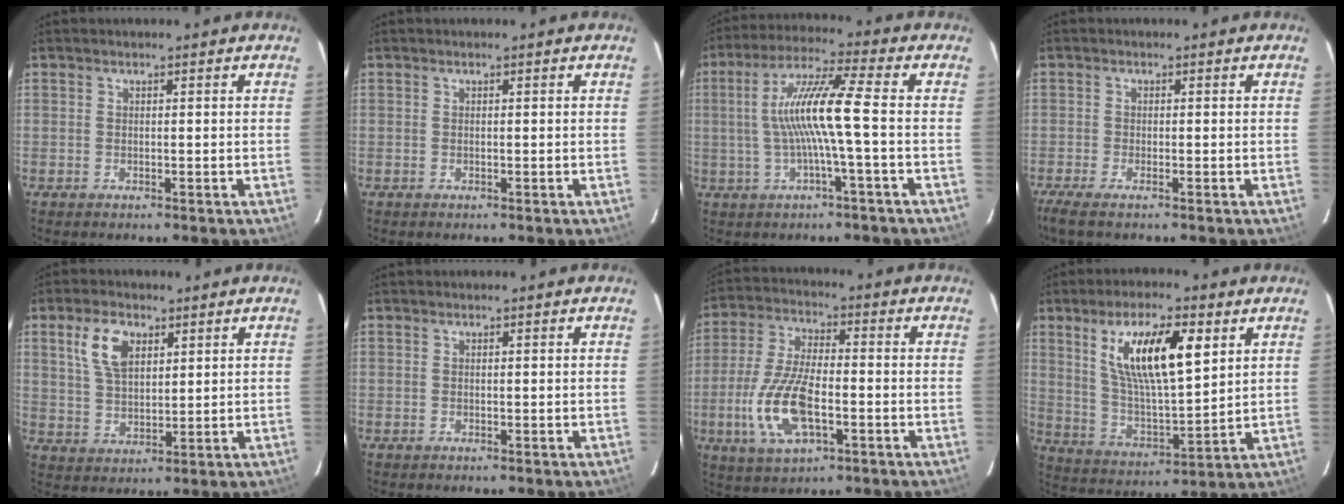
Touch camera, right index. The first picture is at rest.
{"total": 0.0}
{"total": 10.6, "force": [-0.8, -0.6, 10.6], "torque": [-0.200, 0.011, -0.011]}
{"total": 3.6, "force": [-2.6, -0.1, 2.4], "torque": [-0.058, -0.012, -0.052]}
{"total": 7.9, "force": [3.6, 4.4, 5.4], "torque": [-0.109, 0.014, 0.073]}
{"total": 0.0}
{"total": 13.8, "force": [-4.2, 5.6, 11.9], "torque": [-0.256, -0.007, -0.079]}
{"total": 15.5, "force": [6.5, 4.7, 13.3], "torque": [-0.236, 0.005, 0.127]}